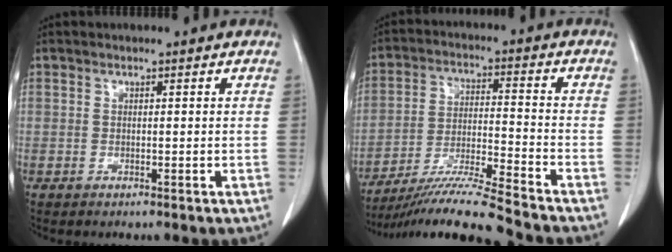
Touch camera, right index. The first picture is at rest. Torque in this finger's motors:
{"motor_torque": [0.57, -0.73, 0.22, 0.11]}